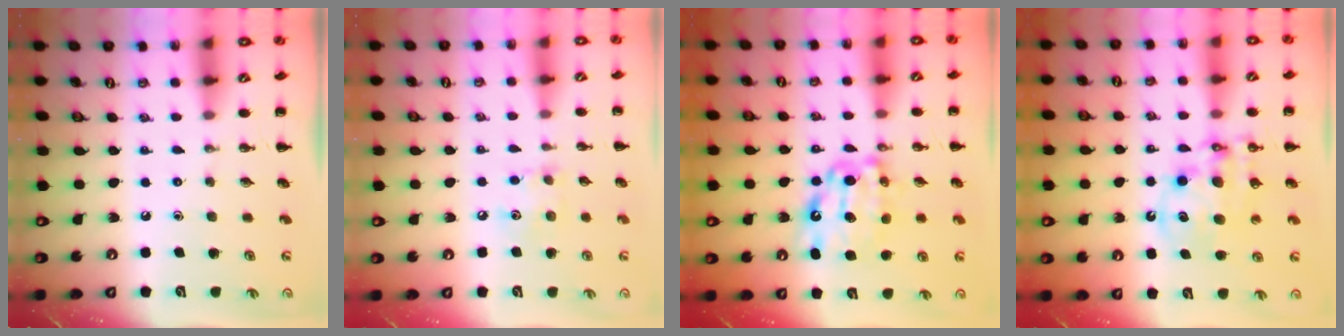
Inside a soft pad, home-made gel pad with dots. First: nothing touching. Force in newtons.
{"total": 6.8, "press": 6.6, "slide": 1.4}
{"total": 12.2, "press": 12.1, "slide": 1.1}
{"total": 10.9, "press": 10.6, "slide": 2.7}